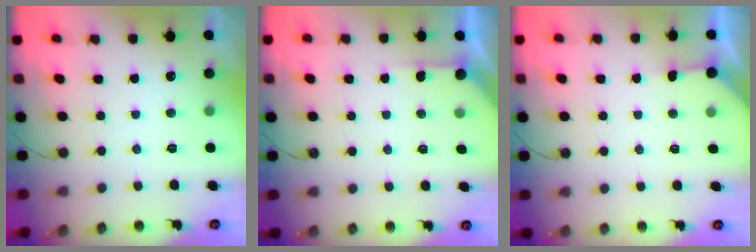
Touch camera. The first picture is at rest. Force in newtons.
{"total": 3.5, "press": 3.5, "slide": 0.4}
{"total": 3.5, "press": 3.5, "slide": 0.3}